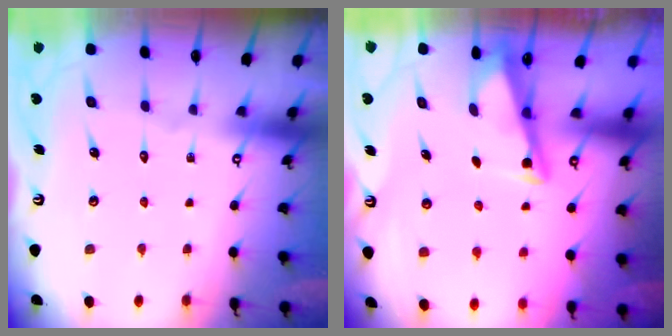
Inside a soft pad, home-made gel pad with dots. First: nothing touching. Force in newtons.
{"total": 3.5, "press": 3.4, "slide": 0.4}